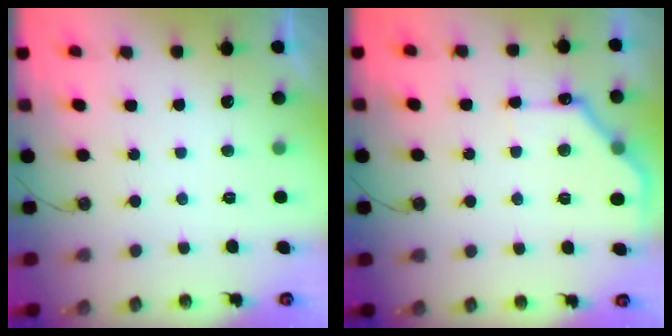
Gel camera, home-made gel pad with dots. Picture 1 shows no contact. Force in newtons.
{"total": 12.6, "press": 12.6, "slide": 0.7}